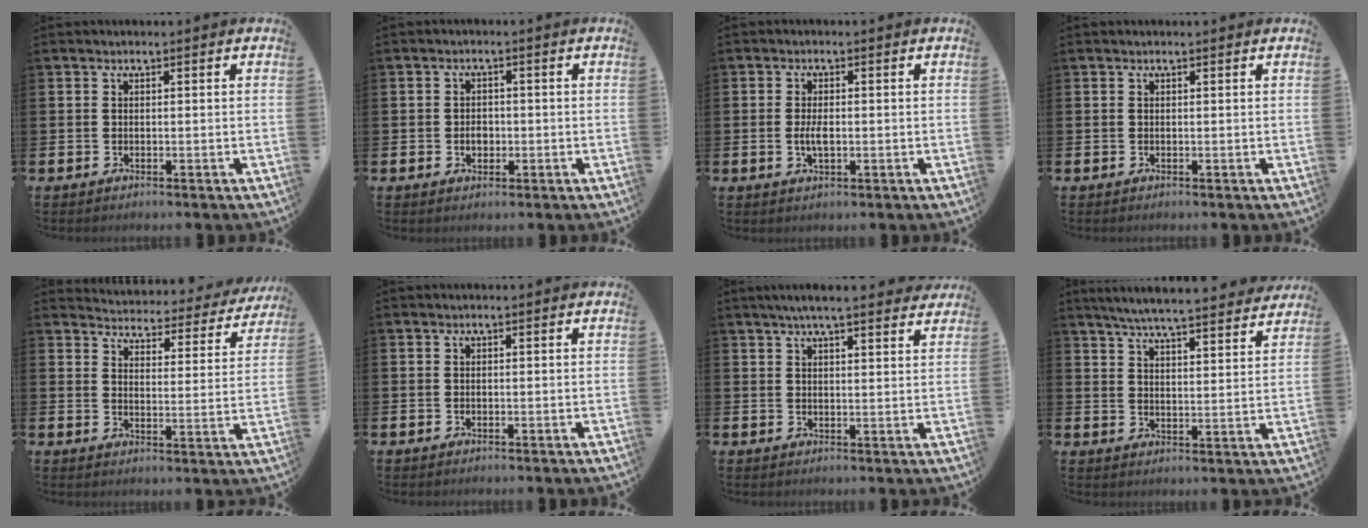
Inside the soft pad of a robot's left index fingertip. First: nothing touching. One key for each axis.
{"total": 2.2, "fx": -0.4, "fy": 1.7, "fz": 1.3, "tx": -0.009, "ty": -0.001, "tz": -0.014}
{"total": 2.6, "fx": -0.2, "fy": 1.1, "fz": 2.3, "tx": -0.035, "ty": -0.002, "tz": -0.006}
{"total": 0.0}
{"total": 4.0, "fx": 3.9, "fy": 0.6, "fz": 0.4, "tx": -0.025, "ty": -0.038, "tz": 0.062}
{"total": 0.0}
{"total": 4.9, "fx": 4.4, "fy": 0.3, "fz": 2.0, "tx": -0.041, "ty": -0.015, "tz": 0.077}
{"total": 6.0, "fx": 5.9, "fy": 0.1, "fz": 1.5, "tx": -0.048, "ty": -0.039, "tz": 0.102}